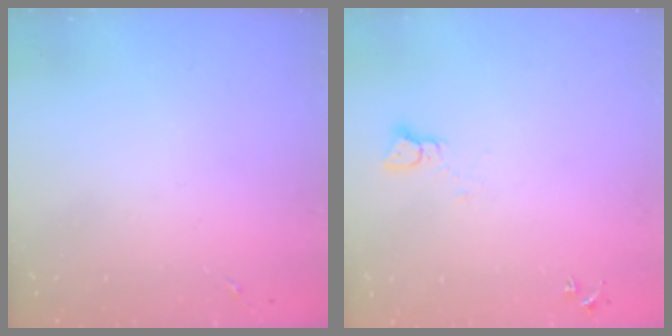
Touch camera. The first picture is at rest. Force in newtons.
{"total": 2.1, "press": 2.1, "slide": 0.2}